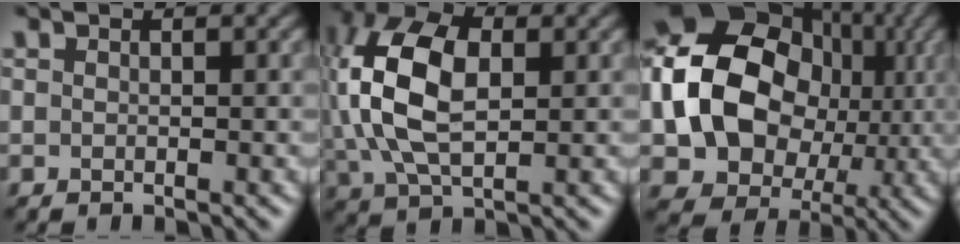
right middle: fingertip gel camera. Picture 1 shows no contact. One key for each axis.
{"total": 11.1, "fx": 1.8, "fy": 6.6, "fz": 8.7, "tx": -0.213, "ty": 0.017, "tz": 0.025}
{"total": 15.9, "fx": 0.2, "fy": 12.7, "fz": 9.6, "tx": -0.184, "ty": 0.000, "tz": -0.004}